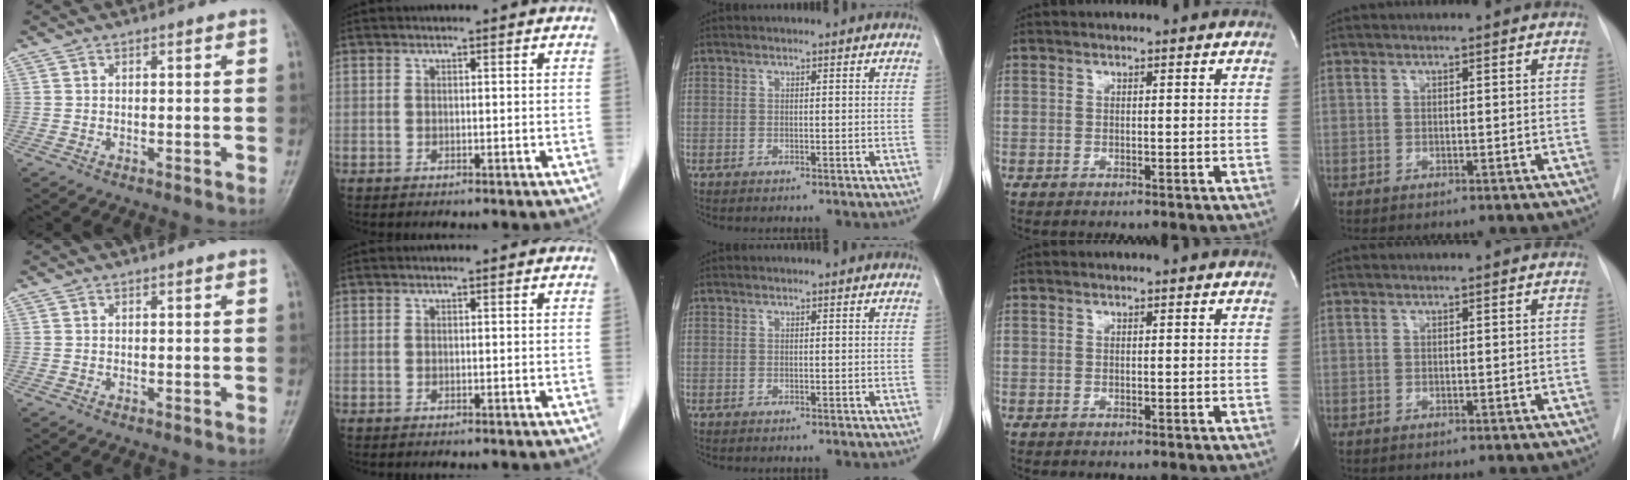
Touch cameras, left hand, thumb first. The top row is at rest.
{}